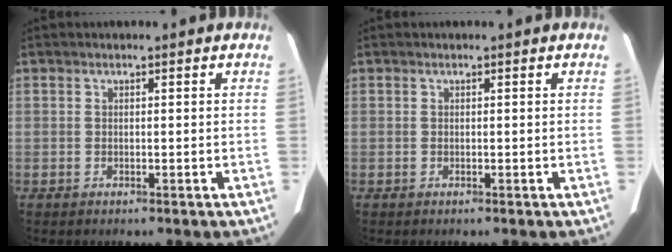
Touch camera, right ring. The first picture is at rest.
{"total": 0.0}